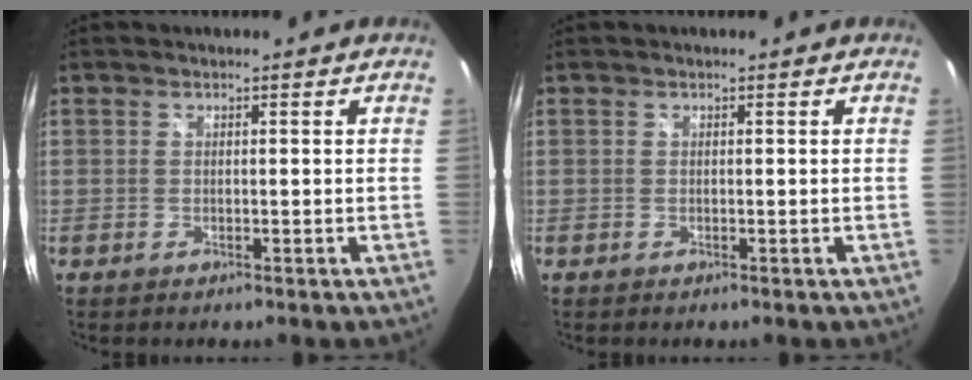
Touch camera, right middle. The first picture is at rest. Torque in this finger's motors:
{"motor_torque": [-0.01, 0.00, 0.00, 0.00]}